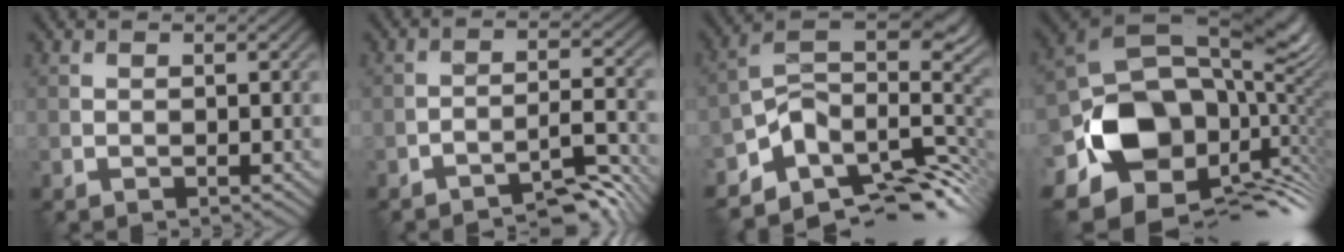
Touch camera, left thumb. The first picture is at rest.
{"total": 6.6, "force": [-5.4, 1.0, 3.8], "torque": [-0.053, 0.017, -0.089]}
{"total": 11.7, "force": [-5.2, 6.6, 8.2], "torque": [-0.154, -0.011, -0.079]}
{"total": 17.0, "force": [-4.0, 12.0, 11.3], "torque": [-0.197, -0.042, -0.056]}